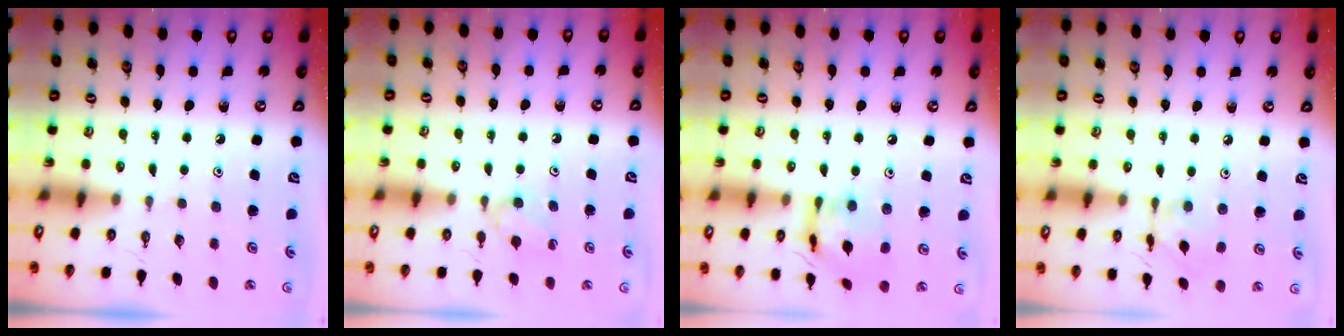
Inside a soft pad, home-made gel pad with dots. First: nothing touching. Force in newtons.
{"total": 4.8, "press": 4.7, "slide": 0.8}
{"total": 11.9, "press": 11.8, "slide": 1.2}
{"total": 4.6, "press": 4.6, "slide": 0.4}